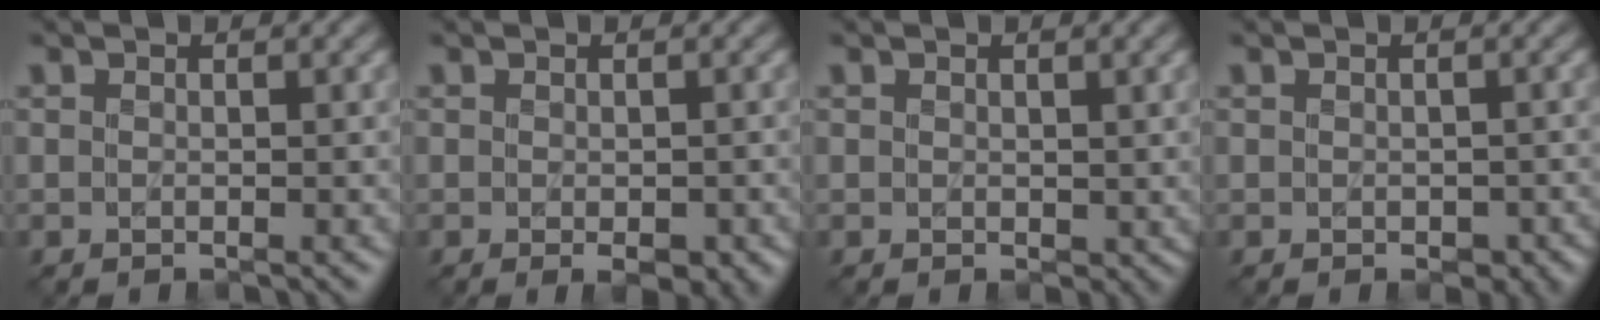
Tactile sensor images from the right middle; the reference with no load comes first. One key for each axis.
{"total": 2.8, "fx": -1.0, "fy": 1.3, "fz": 2.3, "tx": -0.030, "ty": -0.010, "tz": -0.006}
{"total": 1.1, "fx": 0.6, "fy": 0.7, "fz": 0.5, "tx": -0.008, "ty": -0.001, "tz": 0.013}
{"total": 1.7, "fx": -0.4, "fy": 1.2, "fz": 1.2, "tx": -0.019, "ty": -0.009, "tz": 0.000}